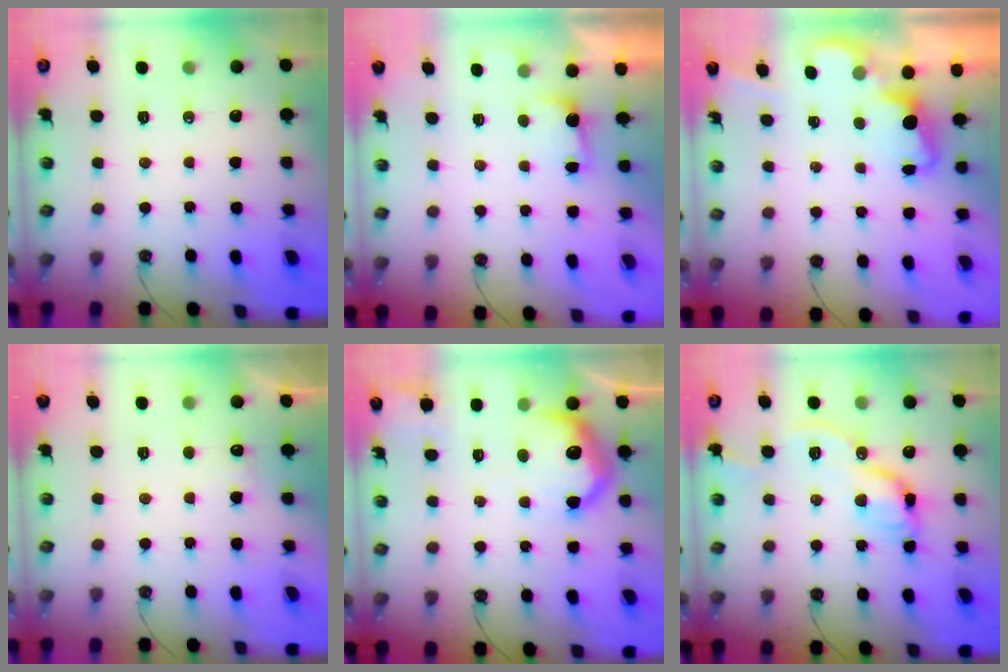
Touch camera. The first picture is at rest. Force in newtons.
{"total": 1.3, "press": 0.9, "slide": 0.8}
{"total": 2.0, "press": 1.9, "slide": 0.5}
{"total": 5.2, "press": 5.0, "slide": 1.3}
{"total": 12.4, "press": 12.4, "slide": 0.7}
{"total": 11.2, "press": 11.1, "slide": 1.2}